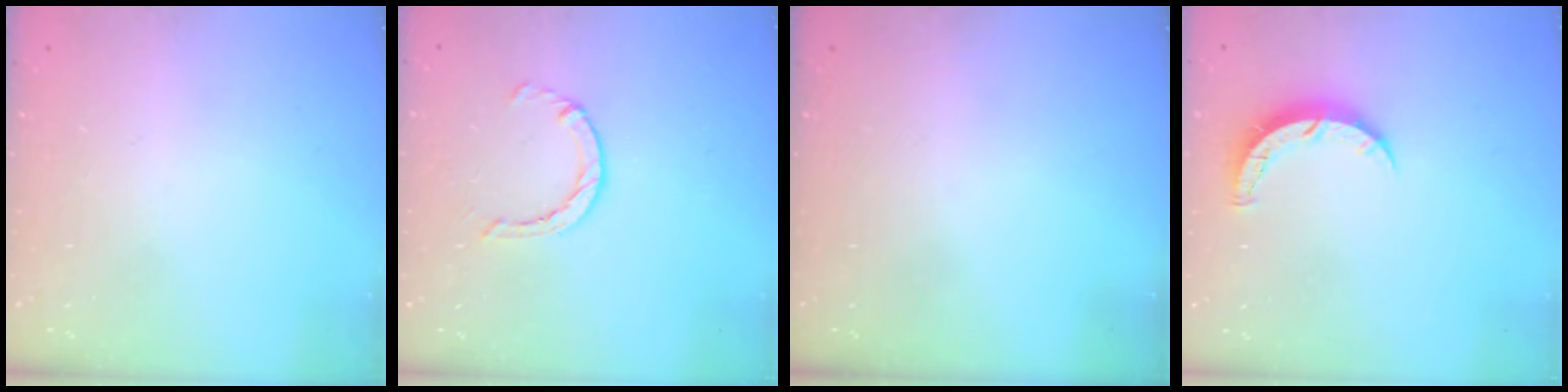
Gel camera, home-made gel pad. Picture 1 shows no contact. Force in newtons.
{"total": 2.4, "press": 2.4, "slide": 0.4}
{"total": 0.0}
{"total": 5.5, "press": 5.5, "slide": 0.5}